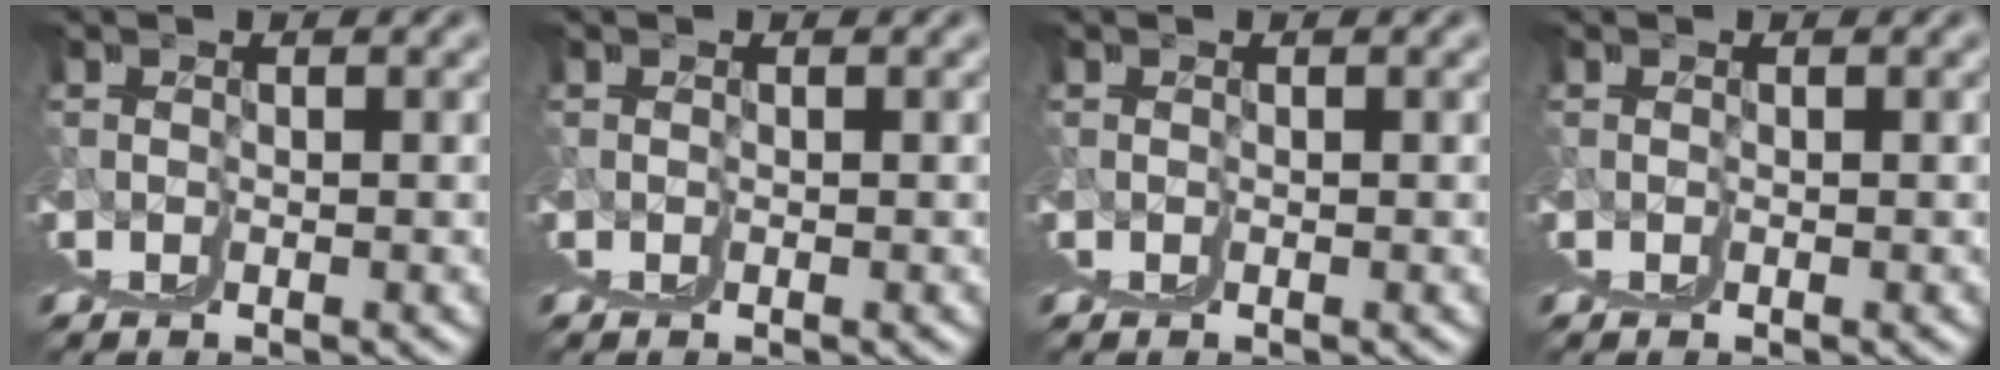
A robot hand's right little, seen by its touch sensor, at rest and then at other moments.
{"total": 0.0}
{"total": 0.0}
{"total": 0.0}